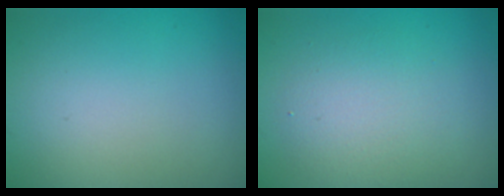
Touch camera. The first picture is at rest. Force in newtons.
{"total": 4.1, "press": 4.1, "slide": 0.2}